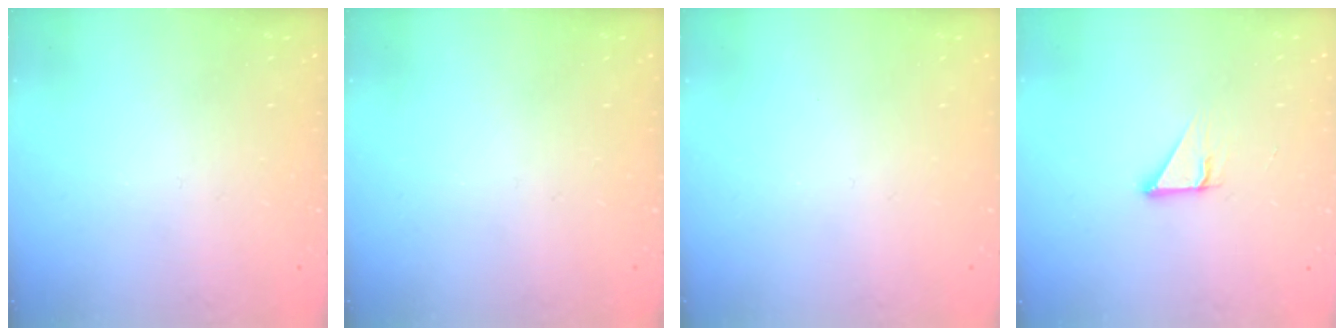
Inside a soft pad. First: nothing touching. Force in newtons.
{"total": 0.0}
{"total": 0.0}
{"total": 3.6, "press": 3.6, "slide": 0.1}